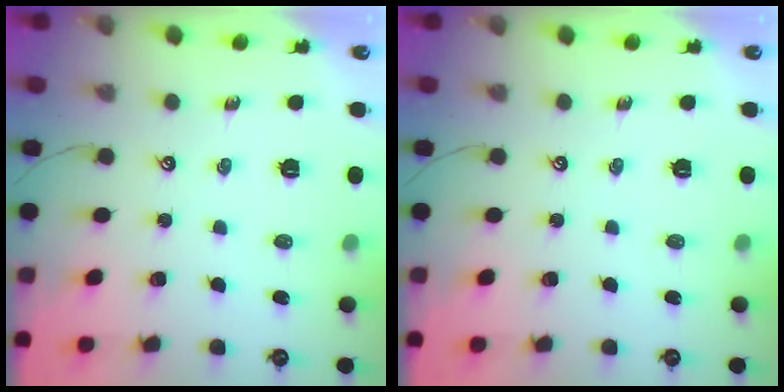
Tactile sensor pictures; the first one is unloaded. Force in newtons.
{"total": 0.0}